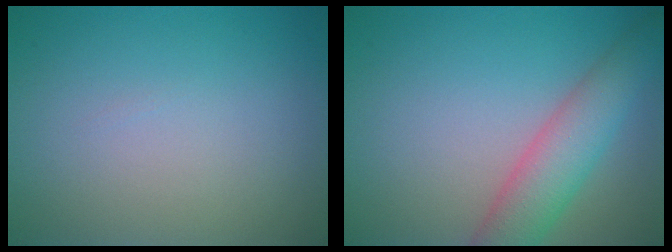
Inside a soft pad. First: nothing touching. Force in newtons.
{"total": 4.9, "press": 4.9, "slide": 0.2}